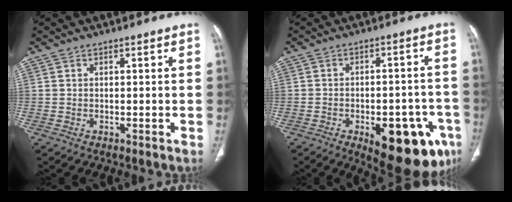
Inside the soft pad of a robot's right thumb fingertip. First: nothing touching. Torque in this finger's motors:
{"motor_torque": [2.00, 1.76, 0.04, 0.01, 0.31]}